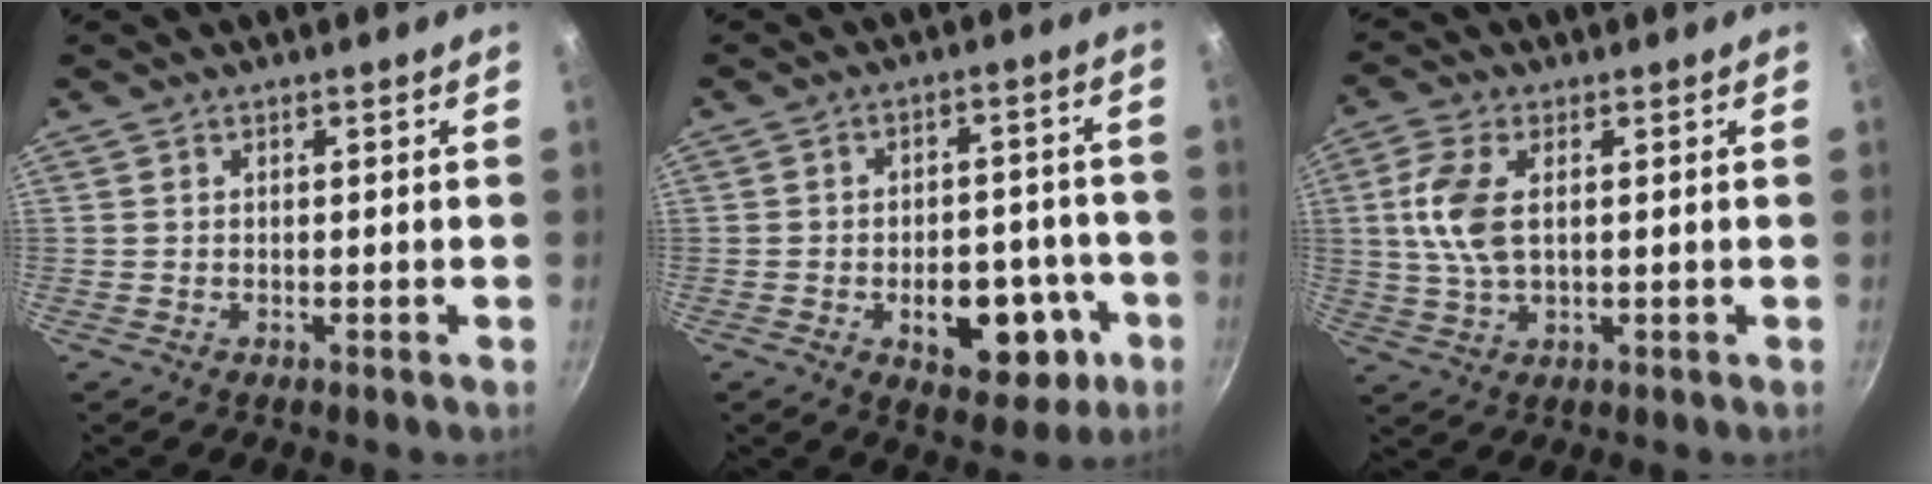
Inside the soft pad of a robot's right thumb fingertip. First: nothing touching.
{"total": 13.6, "force": [-4.6, 8.0, 10.1], "torque": [-0.100, 0.025, -0.054]}
{"total": 8.6, "force": [1.4, 4.6, 7.2], "torque": [-0.150, 0.006, 0.026]}